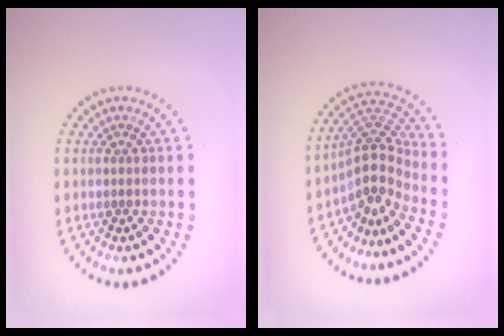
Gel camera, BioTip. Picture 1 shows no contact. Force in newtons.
{"total": 4.0, "press": 2.7, "slide": 2.9}